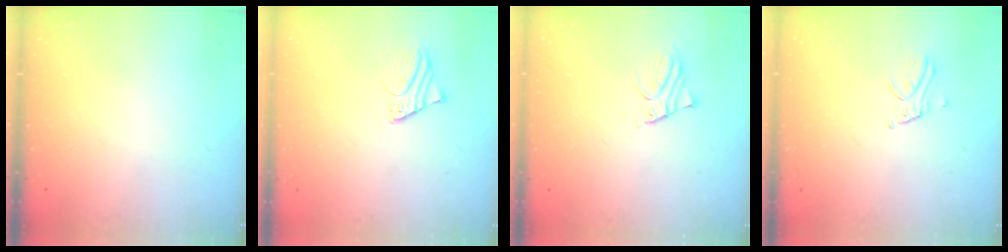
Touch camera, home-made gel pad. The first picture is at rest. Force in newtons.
{"total": 2.2, "press": 2.2, "slide": 0.1}
{"total": 2.3, "press": 2.3, "slide": 0.2}
{"total": 2.9, "press": 2.9, "slide": 0.2}